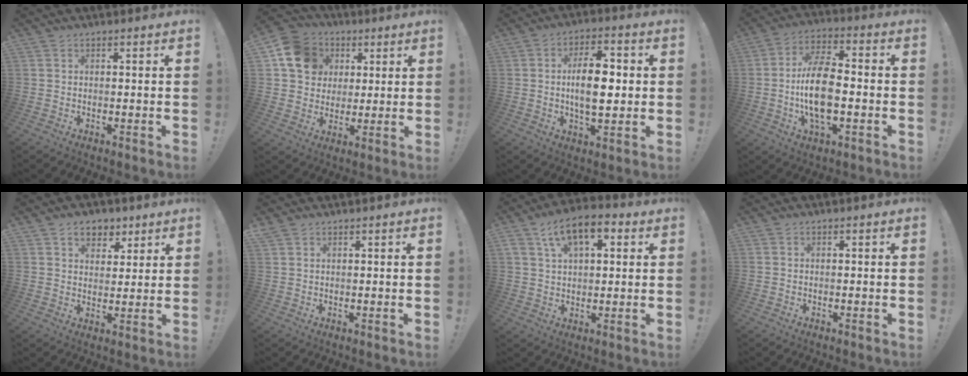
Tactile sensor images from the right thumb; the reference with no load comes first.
{"total": 14.0, "force": [4.7, 11.9, 5.6], "torque": [-0.075, -0.011, 0.097]}
{"total": 12.8, "force": [0.0, 6.6, 10.9], "torque": [-0.184, 0.005, -0.005]}
{"total": 15.2, "force": [-2.4, 7.4, 13.1], "torque": [-0.261, 0.006, -0.047]}
{"total": 7.6, "force": [4.4, 5.6, 2.8], "torque": [-0.027, -0.023, 0.082]}
{"total": 1.4, "force": [1.3, 0.3, 0.4], "torque": [-0.004, -0.007, 0.024]}
{"total": 11.3, "force": [5.0, 5.7, 8.3], "torque": [-0.133, -0.007, 0.091]}
{"total": 0.0}